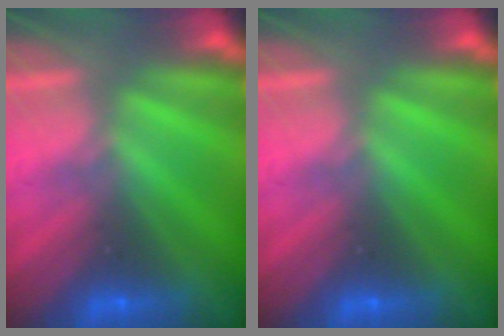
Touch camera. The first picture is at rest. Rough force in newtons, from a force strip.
{"total": 0.0}